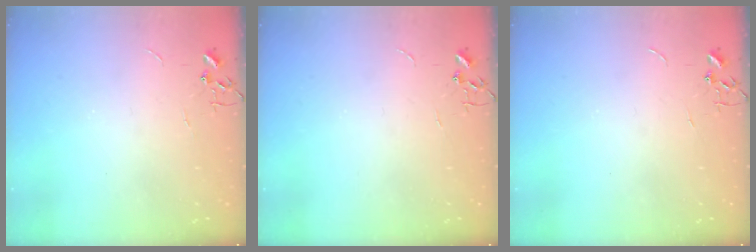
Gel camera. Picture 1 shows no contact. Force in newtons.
{"total": 0.0}
{"total": 0.0}